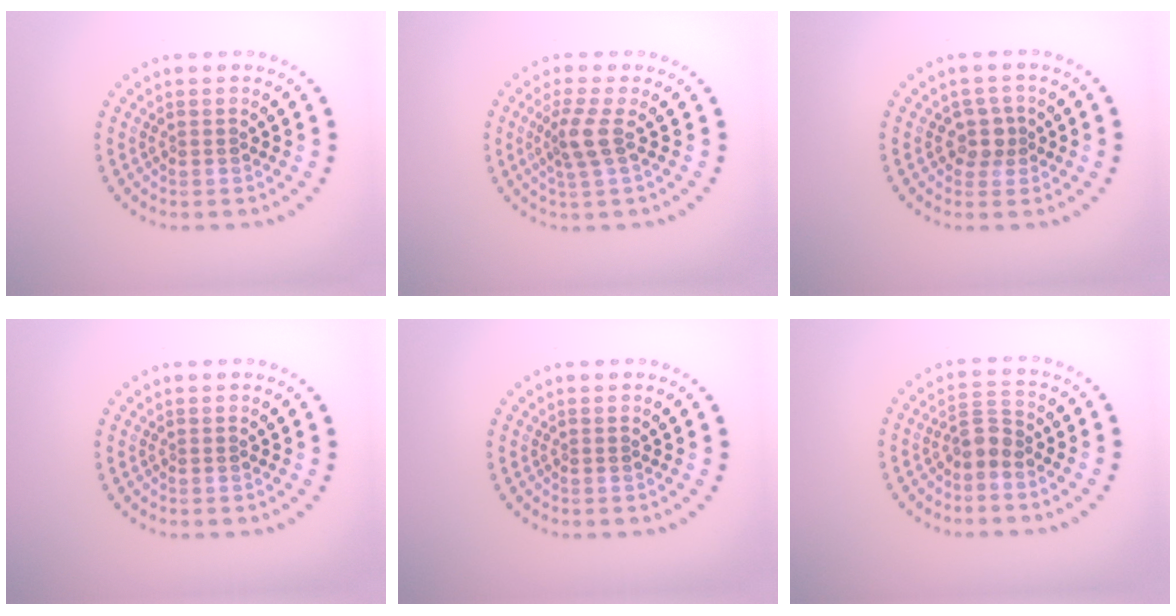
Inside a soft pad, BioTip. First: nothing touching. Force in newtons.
{"total": 2.5, "press": 1.9, "slide": 1.6}
{"total": 2.0, "press": 1.6, "slide": 1.1}
{"total": 0.0}
{"total": 0.0}
{"total": 2.2, "press": 1.8, "slide": 1.3}